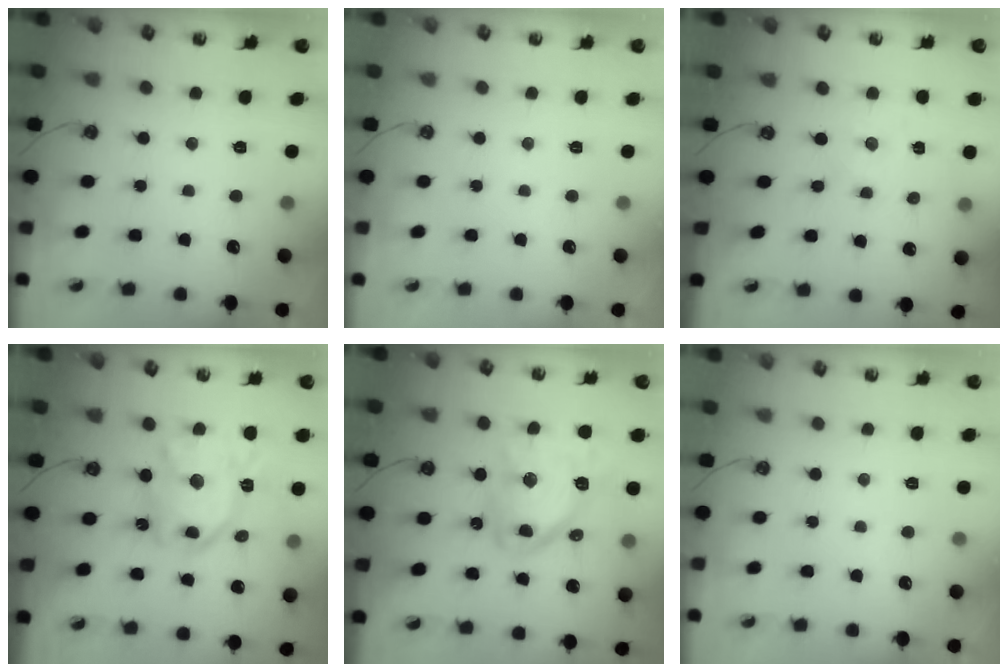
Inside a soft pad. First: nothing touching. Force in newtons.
{"total": 0.0}
{"total": 0.0}
{"total": 17.7, "press": 17.6, "slide": 1.7}
{"total": 16.1, "press": 16.0, "slide": 1.6}
{"total": 0.0}